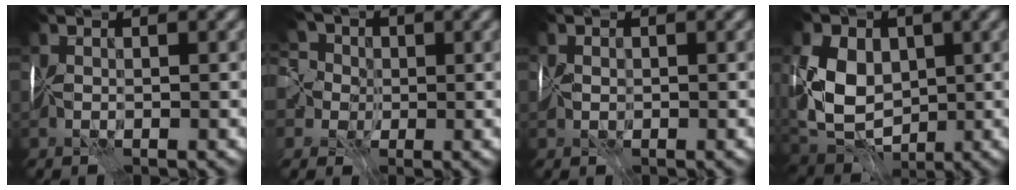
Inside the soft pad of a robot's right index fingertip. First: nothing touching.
{"total": 7.2, "force": [1.1, 6.1, 3.7], "torque": [-0.068, 0.015, -0.024]}
{"total": 0.5, "force": [-0.3, -0.1, -0.4], "torque": [0.004, -0.007, -0.003]}
{"total": 7.4, "force": [0.2, 5.6, 4.8], "torque": [-0.108, -0.011, 0.001]}